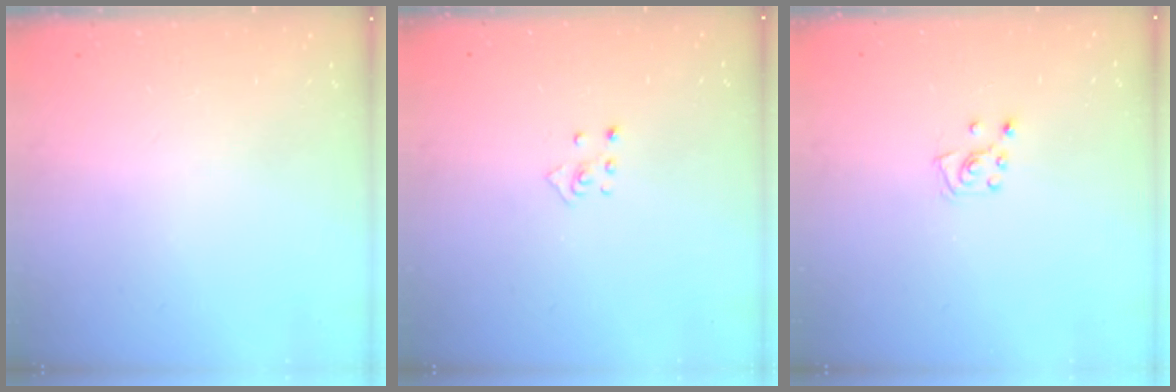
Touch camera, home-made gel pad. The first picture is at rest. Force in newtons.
{"total": 3.9, "press": 3.9, "slide": 0.2}
{"total": 5.9, "press": 5.8, "slide": 0.7}